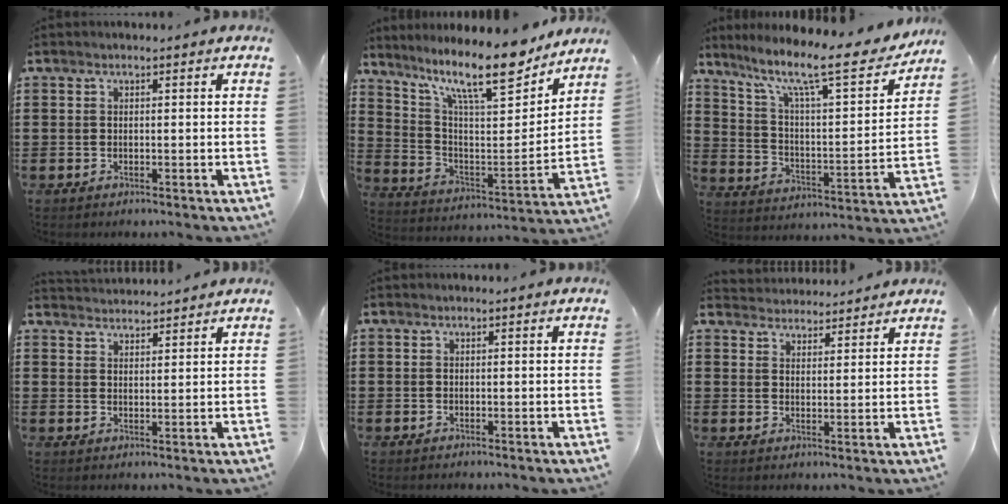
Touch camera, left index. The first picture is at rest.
{"total": 14.3, "force": [11.1, 3.5, 8.4], "torque": [-0.167, -0.064, 0.187]}
{"total": 12.1, "force": [9.3, 1.5, 7.6], "torque": [-0.155, -0.064, 0.146]}
{"total": 2.7, "force": [2.6, -0.1, -0.3], "torque": [0.000, -0.008, 0.051]}
{"total": 0.0}
{"total": 3.2, "force": [3.2, 0.4, -0.4], "torque": [-0.003, -0.011, 0.060]}